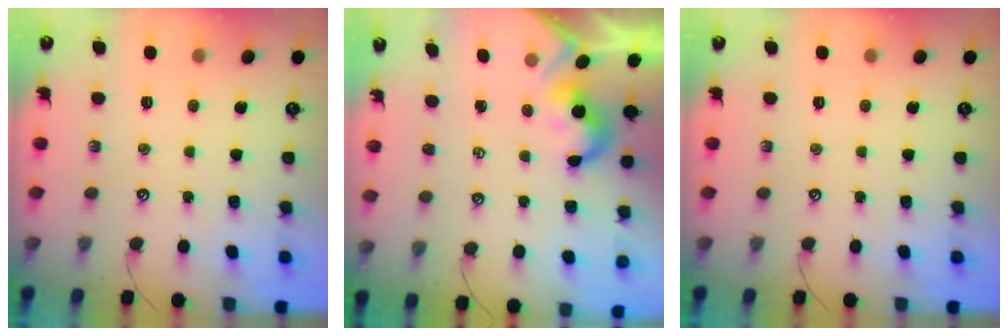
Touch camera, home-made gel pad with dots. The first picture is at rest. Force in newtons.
{"total": 2.1, "press": 2.1, "slide": 0.4}
{"total": 0.0}